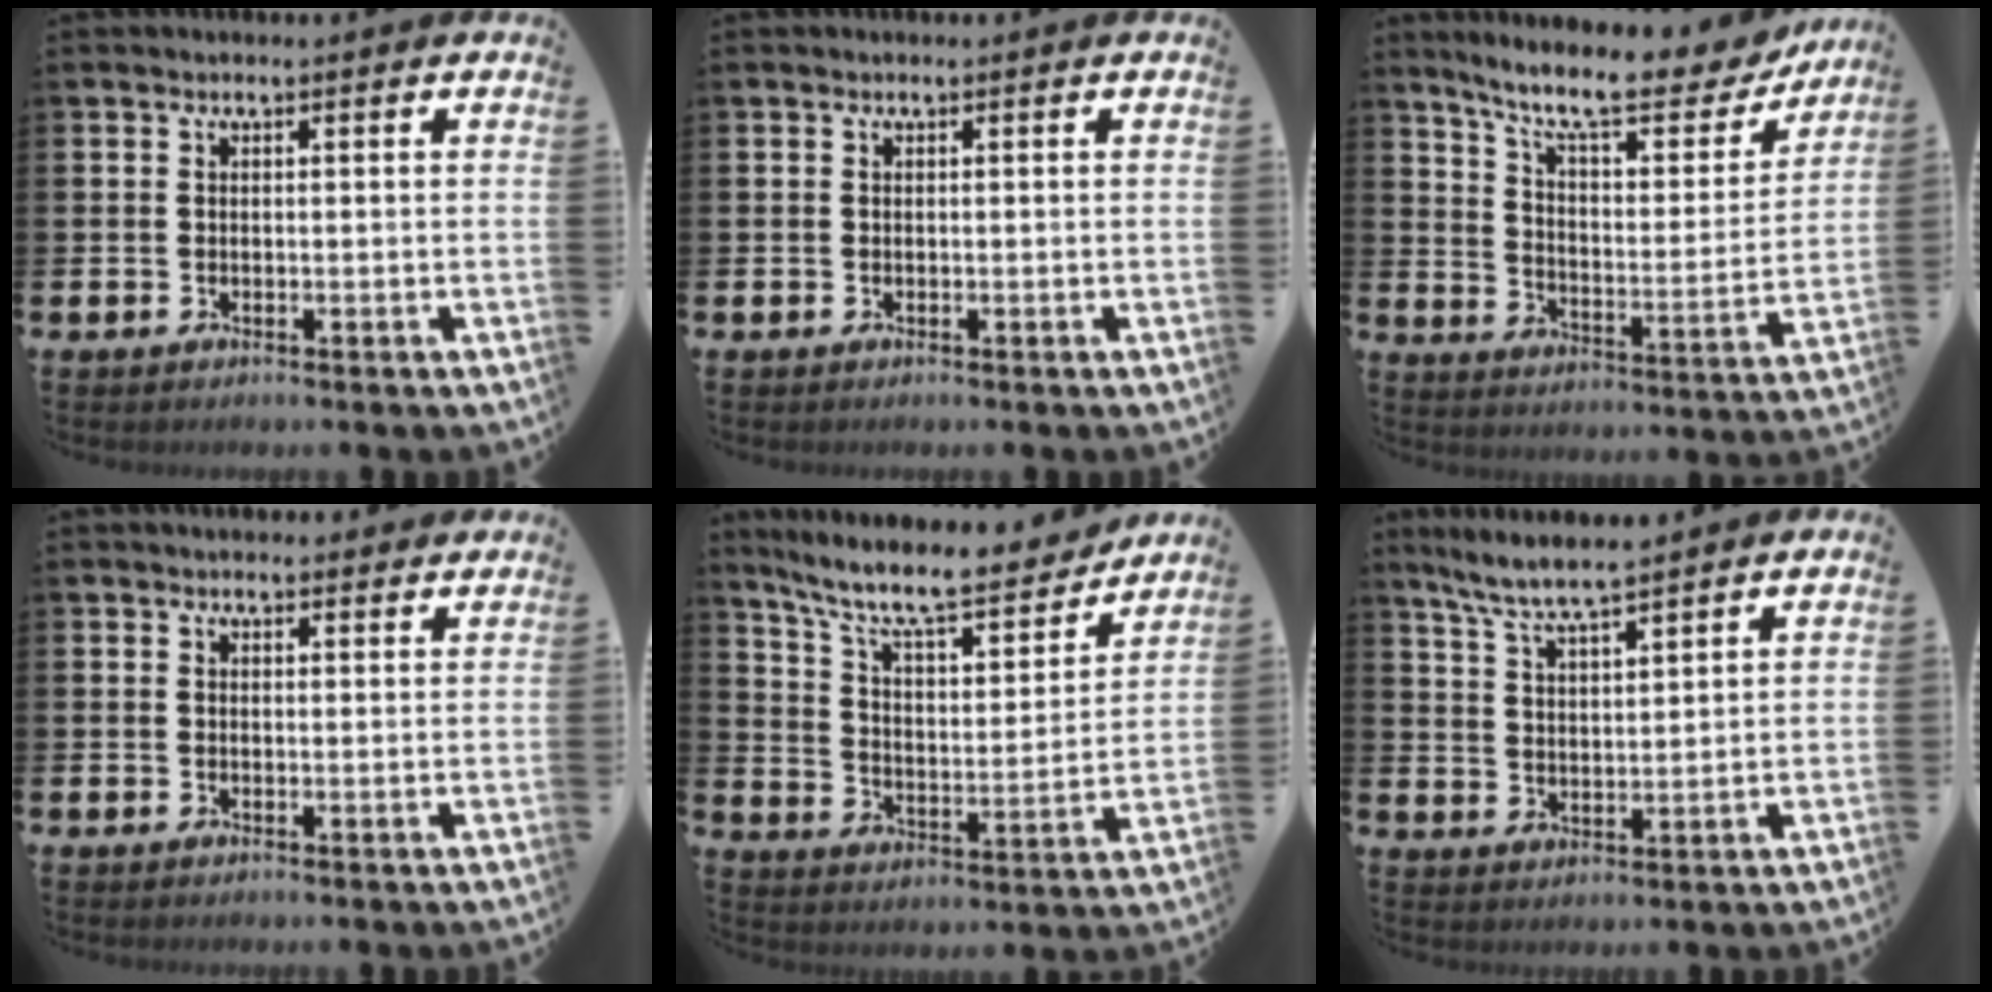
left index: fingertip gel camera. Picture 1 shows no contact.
{"total": 0.0}
{"total": 10.4, "force": [9.0, 2.4, 4.7], "torque": [-0.110, -0.062, 0.149]}
{"total": 2.0, "force": [1.9, 0.5, 0.0], "torque": [0.005, -0.006, 0.035]}
{"total": 10.1, "force": [9.0, 2.0, 4.3], "torque": [-0.109, -0.063, 0.150]}
{"total": 6.5, "force": [6.1, 0.1, 2.1], "torque": [-0.062, -0.023, 0.109]}